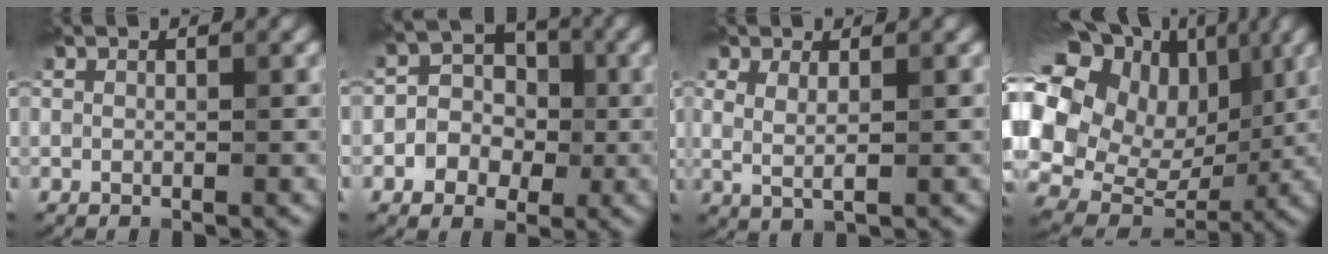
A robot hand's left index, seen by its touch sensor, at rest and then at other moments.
{"total": 4.2, "force": [-0.9, 3.5, 2.1], "torque": [-0.006, 0.009, -0.030]}
{"total": 2.0, "force": [0.7, 0.8, 1.8], "torque": [-0.041, 0.002, 0.019]}
{"total": 16.4, "force": [4.2, 12.9, 9.3], "torque": [-0.218, 0.027, 0.087]}